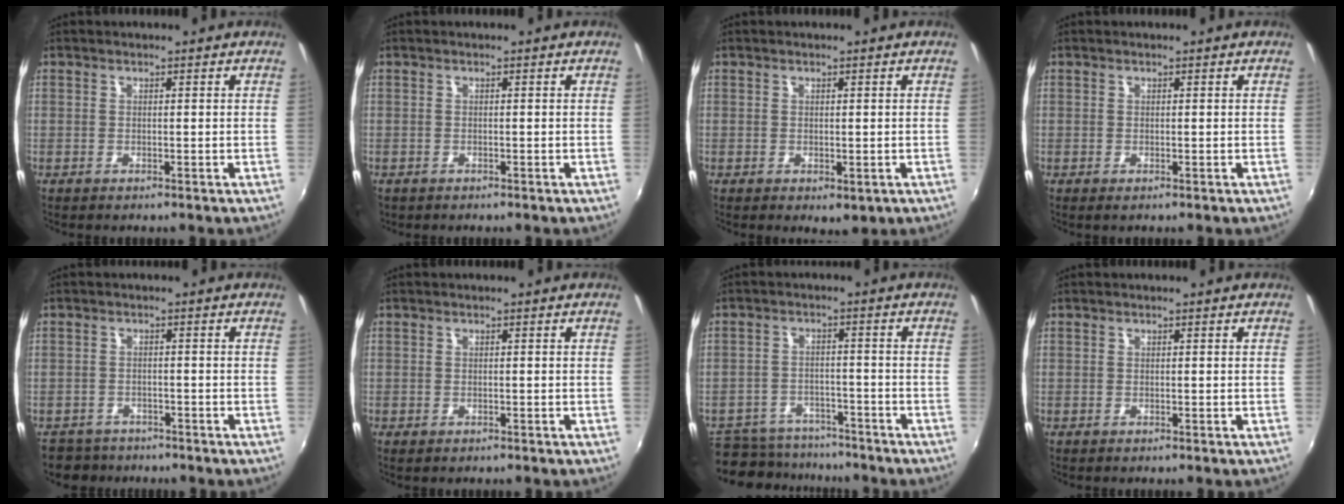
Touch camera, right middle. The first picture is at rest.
{"total": 0.8, "force": [-0.5, 0.5, 0.2], "torque": [-0.007, -0.003, -0.009]}
{"total": 1.7, "force": [0.0, 1.1, 1.2], "torque": [-0.017, -0.006, 0.003]}
{"total": 0.0}
{"total": 4.4, "force": [-3.6, 2.5, 0.1], "torque": [-0.017, 0.005, -0.064]}
{"total": 0.5, "force": [-0.3, 0.3, 0.2], "torque": [-0.005, -0.004, -0.007]}
{"total": 10.7, "force": [-8.9, 5.6, 2.4], "torque": [-0.073, 0.011, -0.128]}
{"total": 0.0}